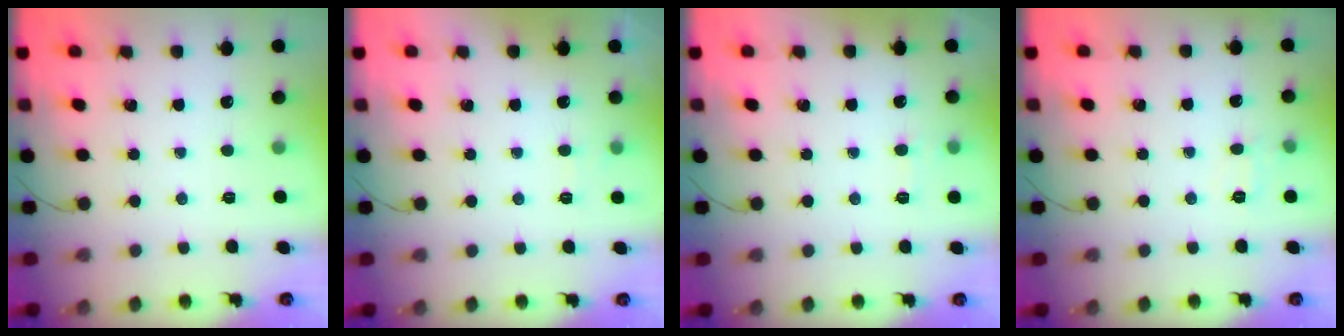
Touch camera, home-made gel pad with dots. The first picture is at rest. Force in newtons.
{"total": 3.0, "press": 2.6, "slide": 1.6}
{"total": 5.6, "press": 5.4, "slide": 1.7}
{"total": 6.7, "press": 6.5, "slide": 1.7}